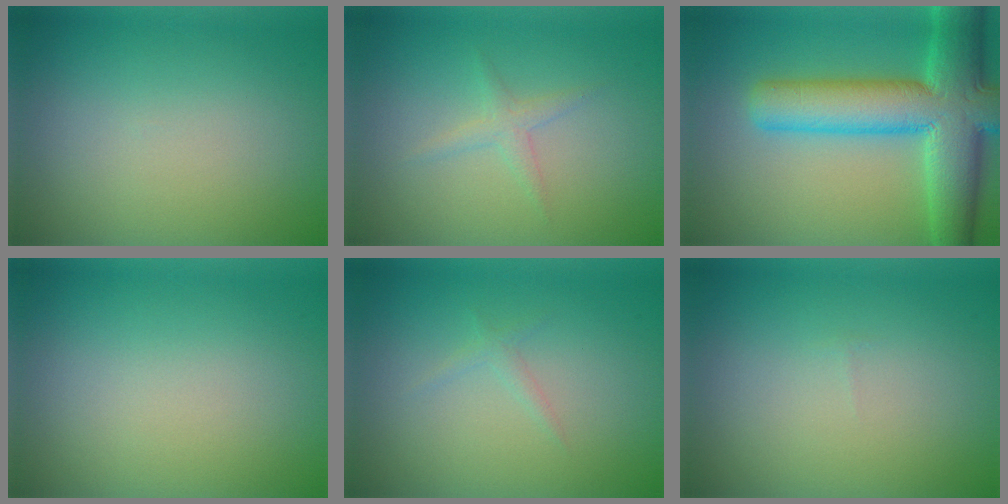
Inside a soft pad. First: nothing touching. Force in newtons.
{"total": 1.3, "press": 1.3, "slide": 0.0}
{"total": 11.3, "press": 11.3, "slide": 0.7}
{"total": 0.0}
{"total": 0.7, "press": 0.7, "slide": 0.1}
{"total": 0.0}